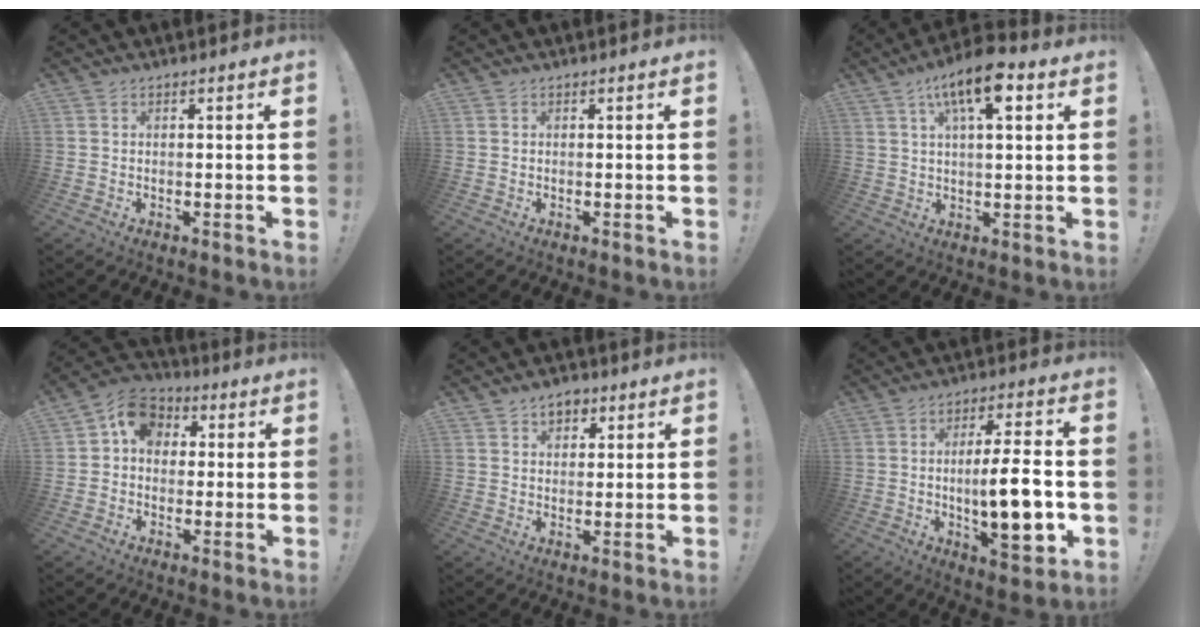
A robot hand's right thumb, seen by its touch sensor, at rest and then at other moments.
{"total": 0.0}
{"total": 11.5, "force": [5.2, 3.9, 9.5], "torque": [-0.158, -0.012, 0.088]}
{"total": 9.5, "force": [2.0, 7.9, 5.0], "torque": [-0.081, 0.010, 0.043]}
{"total": 5.1, "force": [3.1, 3.4, 2.1], "torque": [-0.025, -0.009, 0.054]}
{"total": 15.2, "force": [-1.7, 3.9, 14.6], "torque": [-0.232, -0.002, -0.033]}